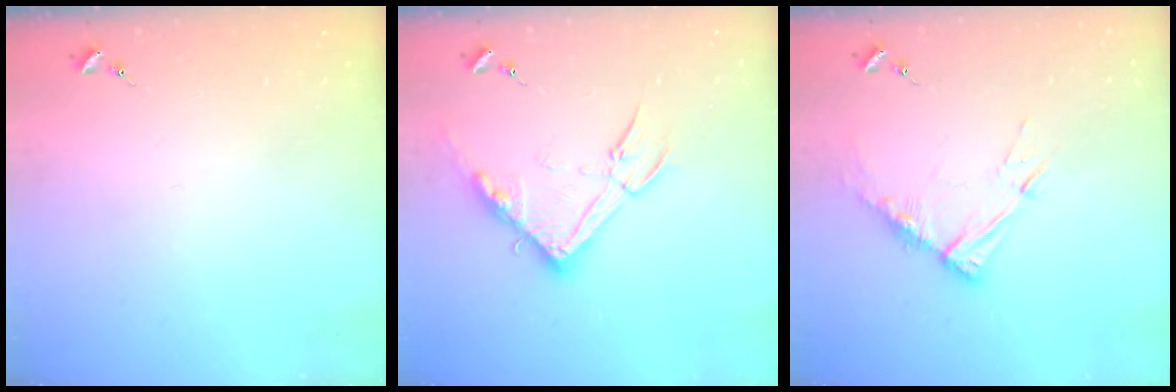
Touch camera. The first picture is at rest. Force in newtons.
{"total": 15.2, "press": 15.2, "slide": 0.6}
{"total": 10.5, "press": 10.4, "slide": 1.0}